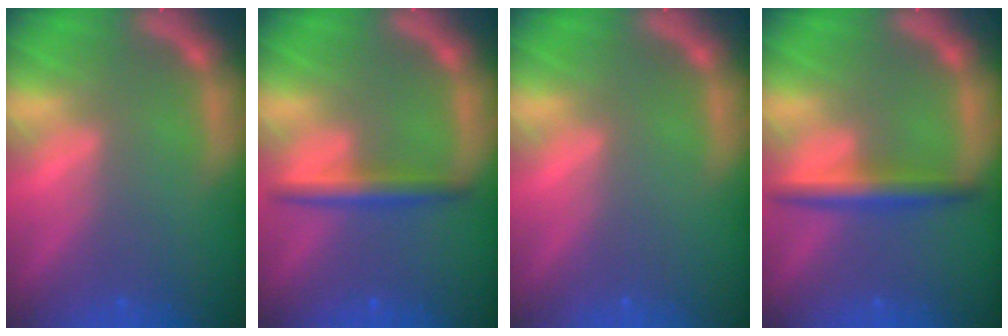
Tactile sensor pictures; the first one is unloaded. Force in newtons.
{"total": 3.0}
{"total": 0.0}
{"total": 3.5}